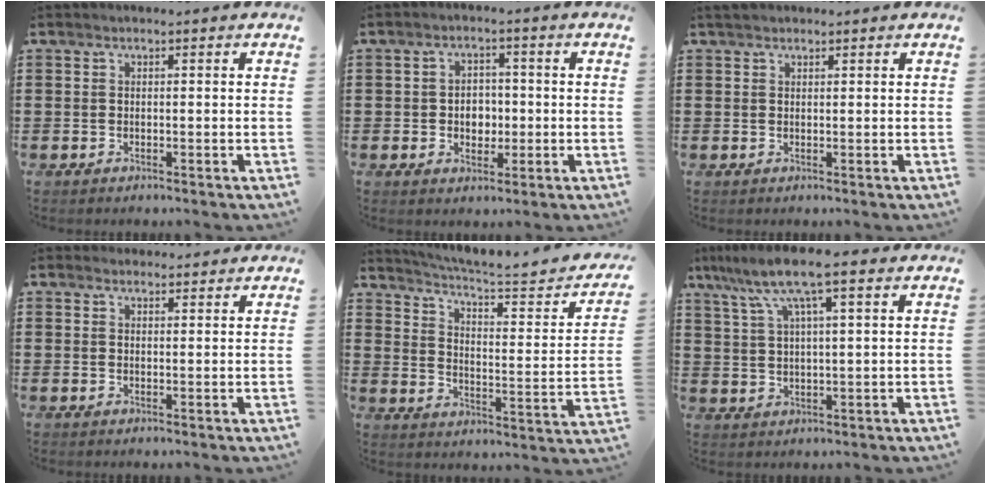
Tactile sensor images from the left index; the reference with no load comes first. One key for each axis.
{"total": 3.7, "fx": -0.5, "fy": 3.0, "fz": 2.2, "tx": -0.035, "ty": 0.002, "tz": -0.016}
{"total": 1.0, "fx": 0.9, "fy": 0.3, "fz": 0.3, "tx": -0.009, "ty": 0.004, "tz": 0.018}
{"total": 1.9, "fx": 1.8, "fy": 0.6, "fz": 0.1, "tx": -0.007, "ty": 0.003, "tz": 0.036}
{"total": 4.3, "fx": 3.6, "fy": 0.2, "fz": 2.3, "tx": -0.065, "ty": -0.029, "tz": 0.052}
{"total": 8.8, "fx": 5.4, "fy": 1.2, "fz": 6.8, "tx": -0.148, "ty": -0.005, "tz": 0.093}